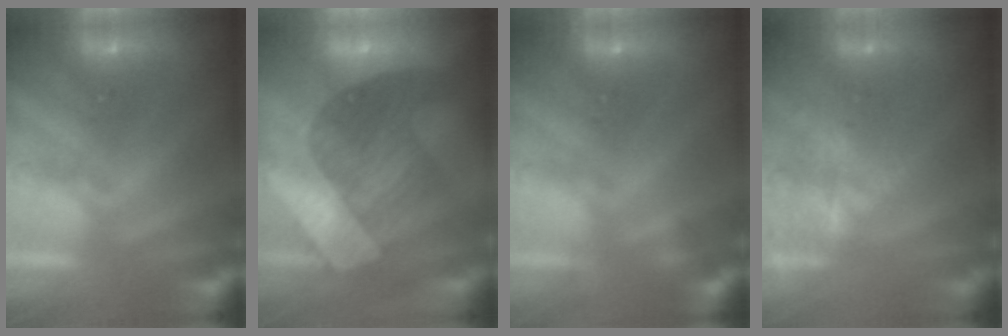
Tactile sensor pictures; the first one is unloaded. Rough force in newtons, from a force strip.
{"total": 3.3}
{"total": 2.2}
{"total": 5.0}